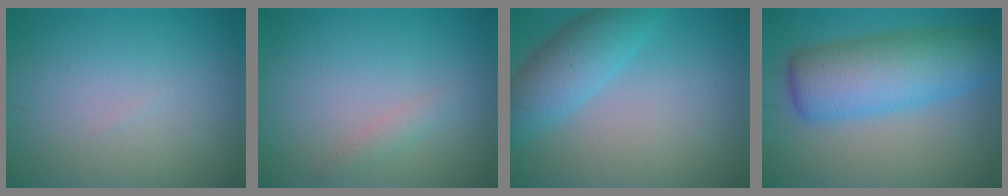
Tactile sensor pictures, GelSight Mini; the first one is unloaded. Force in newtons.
{"total": 1.1, "press": 1.1, "slide": 0.0}
{"total": 4.9, "press": 4.9, "slide": 0.1}
{"total": 6.7, "press": 6.7, "slide": 0.1}